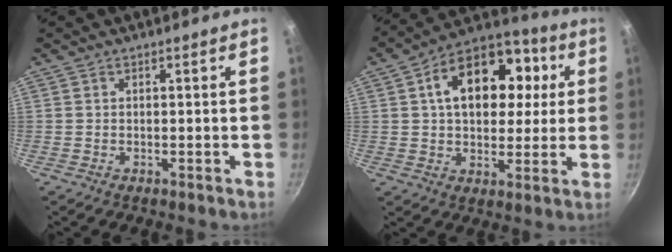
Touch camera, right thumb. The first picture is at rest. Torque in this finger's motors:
{"motor_torque": [-0.33, 2.01, 1.25, 0.42, 0.12]}